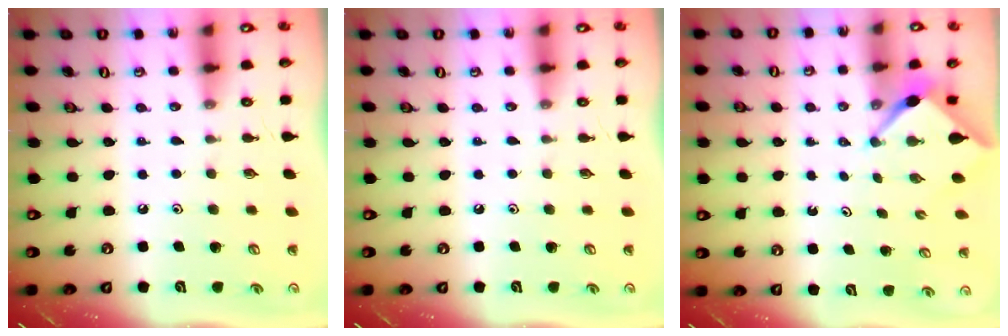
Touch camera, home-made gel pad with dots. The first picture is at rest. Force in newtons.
{"total": 0.0}
{"total": 2.6, "press": 2.6, "slide": 0.3}